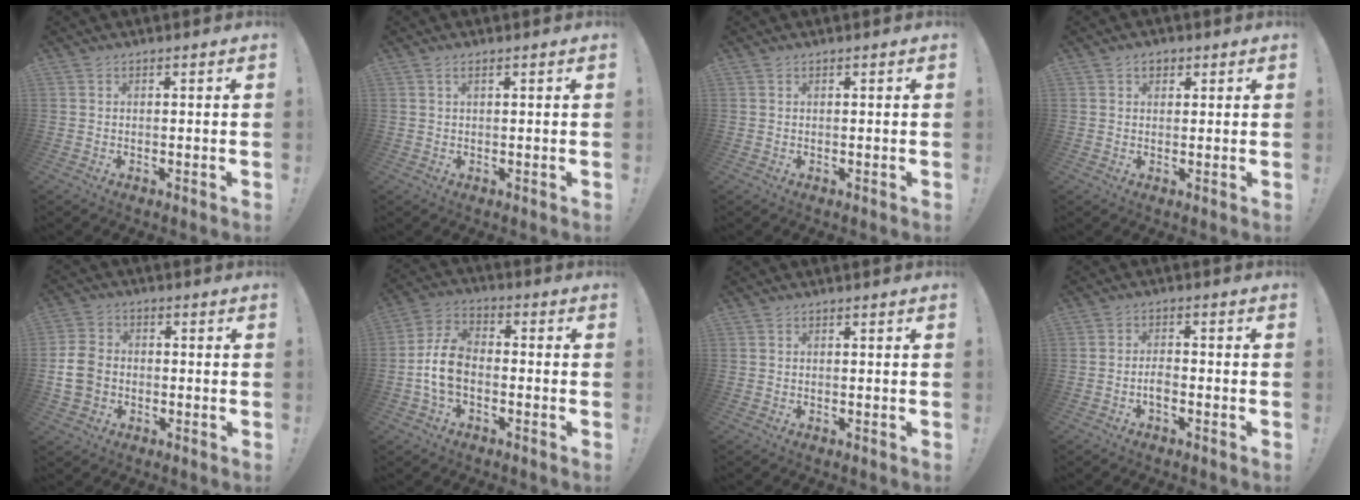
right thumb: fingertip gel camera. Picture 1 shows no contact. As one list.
[{"total": 1.3, "force": [0.4, 0.2, 1.2], "torque": [-0.025, 0.001, 0.007]}, {"total": 0.0}, {"total": 2.7, "force": [1.2, 2.0, 1.3], "torque": [-0.013, -0.003, 0.019]}, {"total": 9.2, "force": [-1.8, 7.4, 5.2], "torque": [-0.107, 0.021, -0.031]}, {"total": 9.8, "force": [-2.3, 6.5, 7.0], "torque": [-0.144, 0.016, -0.037]}, {"total": 0.0}, {"total": 3.2, "force": [-1.6, 1.5, 2.4], "torque": [-0.052, 0.007, -0.028]}]